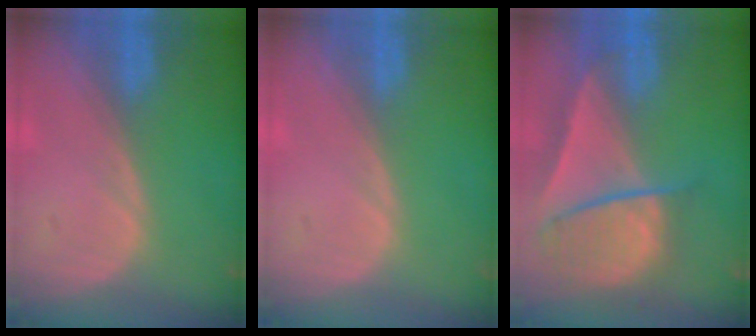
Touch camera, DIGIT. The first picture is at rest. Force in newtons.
{"total": 0.0}
{"total": 9.5, "press": 8.1, "slide": 5.0}